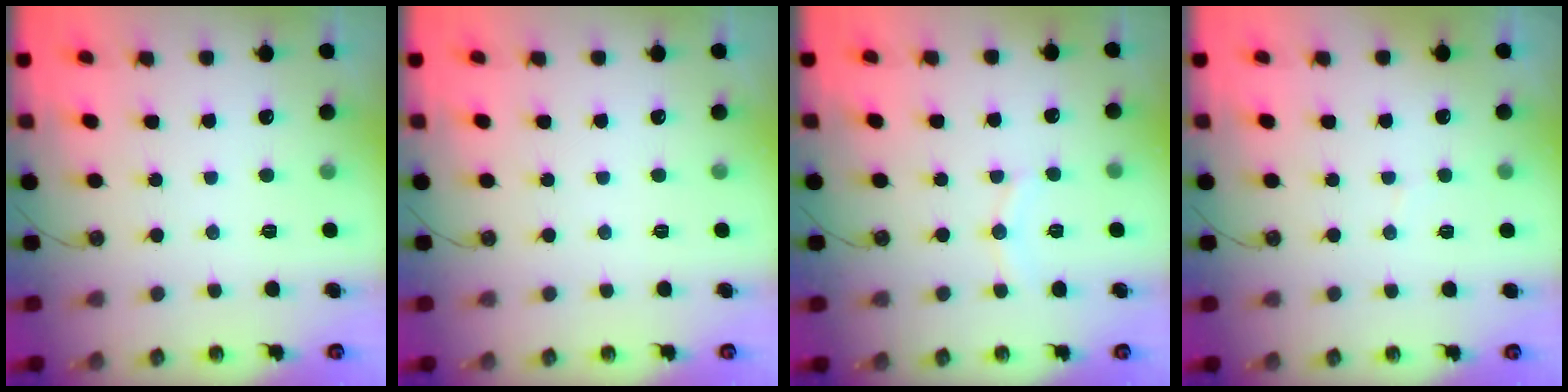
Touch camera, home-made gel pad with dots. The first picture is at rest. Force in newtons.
{"total": 0.0}
{"total": 7.0, "press": 7.0, "slide": 0.2}
{"total": 3.6, "press": 3.5, "slide": 0.9}